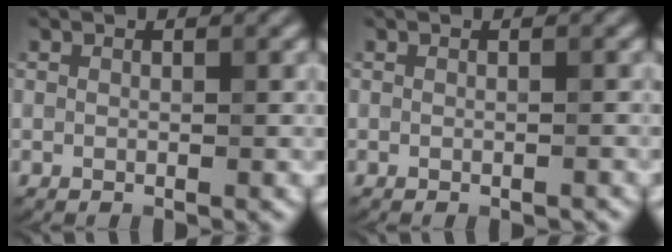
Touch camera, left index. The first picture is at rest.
{"total": 0.6, "force": [-0.5, 0.1, 0.4], "torque": [-0.004, -0.002, -0.006]}